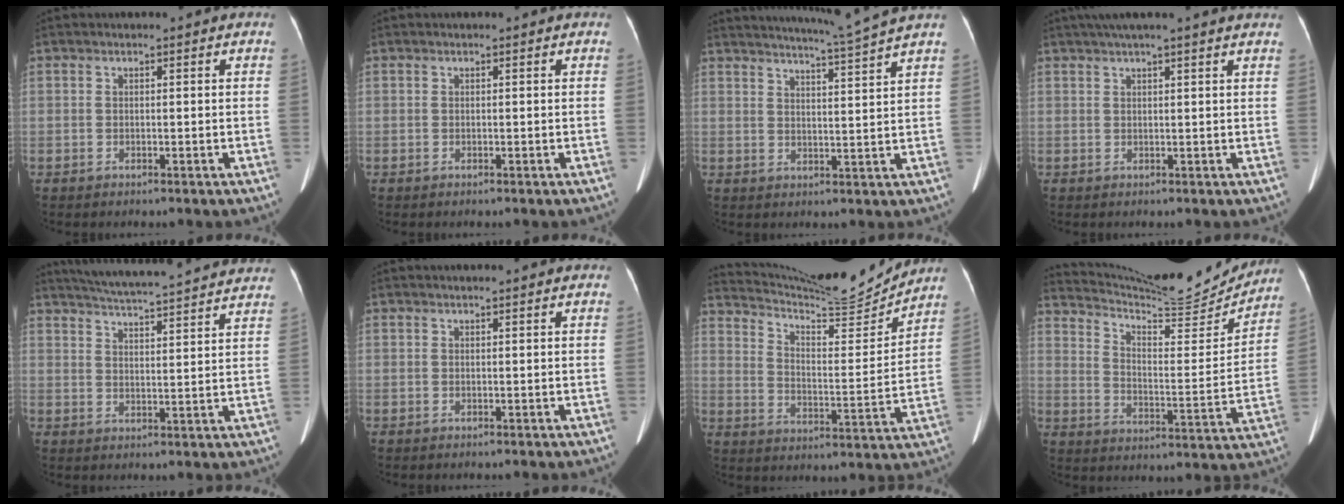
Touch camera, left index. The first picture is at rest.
{"total": 0.0}
{"total": 8.7, "force": [7.8, -2.7, 2.7], "torque": [-0.050, -0.028, 0.112]}
{"total": 8.3, "force": [6.9, -0.6, 4.5], "torque": [-0.069, 0.035, 0.085]}
{"total": 22.1, "force": [20.4, 1.5, 8.3], "torque": [-0.139, 0.005, 0.265]}
{"total": 1.5, "force": [1.4, -0.1, 0.6], "torque": [-0.010, 0.013, 0.021]}
{"total": 17.0, "force": [16.4, 0.3, 4.5], "torque": [-0.093, -0.035, 0.246]}
{"total": 20.3, "force": [19.4, 1.7, 5.9], "torque": [-0.106, -0.043, 0.275]}